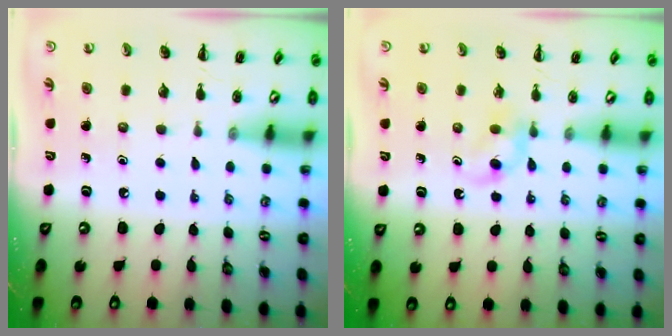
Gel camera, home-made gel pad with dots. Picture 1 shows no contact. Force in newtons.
{"total": 2.9, "press": 2.6, "slide": 1.3}